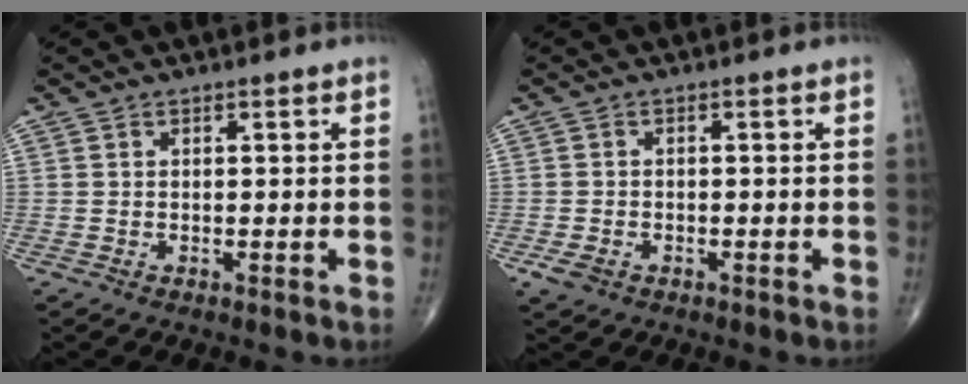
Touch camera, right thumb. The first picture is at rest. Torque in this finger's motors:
{"motor_torque": [0.91, 0.26, -0.05, -0.27, 0.07]}